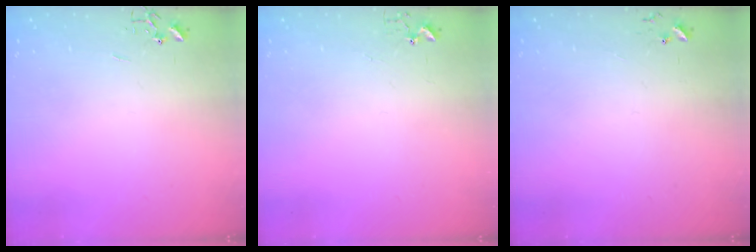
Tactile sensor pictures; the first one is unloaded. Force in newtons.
{"total": 2.7, "press": 2.7, "slide": 0.2}
{"total": 4.7, "press": 4.7, "slide": 0.4}